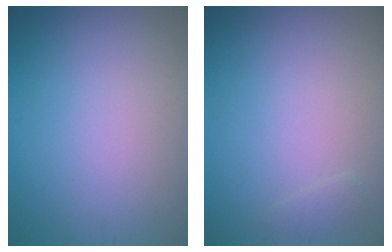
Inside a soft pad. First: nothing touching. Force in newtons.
{"total": 0.6, "press": 0.6, "slide": 0.1}